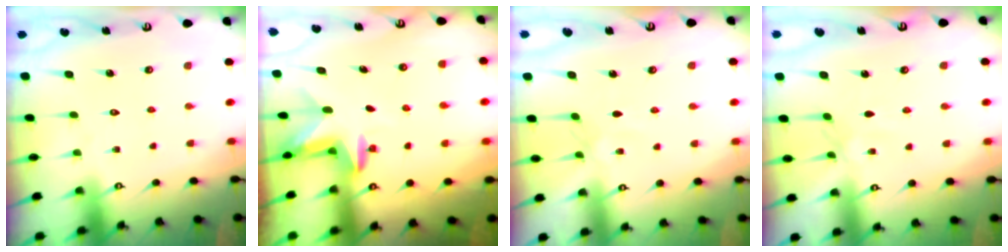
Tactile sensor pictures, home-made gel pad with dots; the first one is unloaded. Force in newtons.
{"total": 2.6, "press": 2.6, "slide": 0.4}
{"total": 2.2, "press": 2.2, "slide": 0.3}
{"total": 2.6, "press": 2.6, "slide": 0.4}